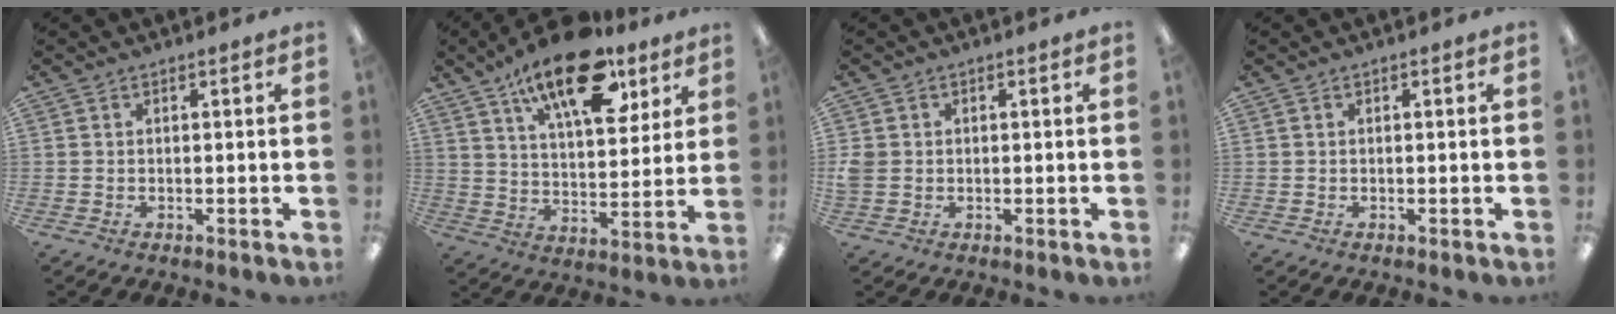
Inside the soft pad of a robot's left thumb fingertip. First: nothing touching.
{"total": 20.2, "force": [13.1, 8.9, 12.5], "torque": [-0.199, -0.061, 0.219]}
{"total": 2.8, "force": [-0.1, 2.5, 1.1], "torque": [-0.018, 0.006, 0.000]}
{"total": 0.0}